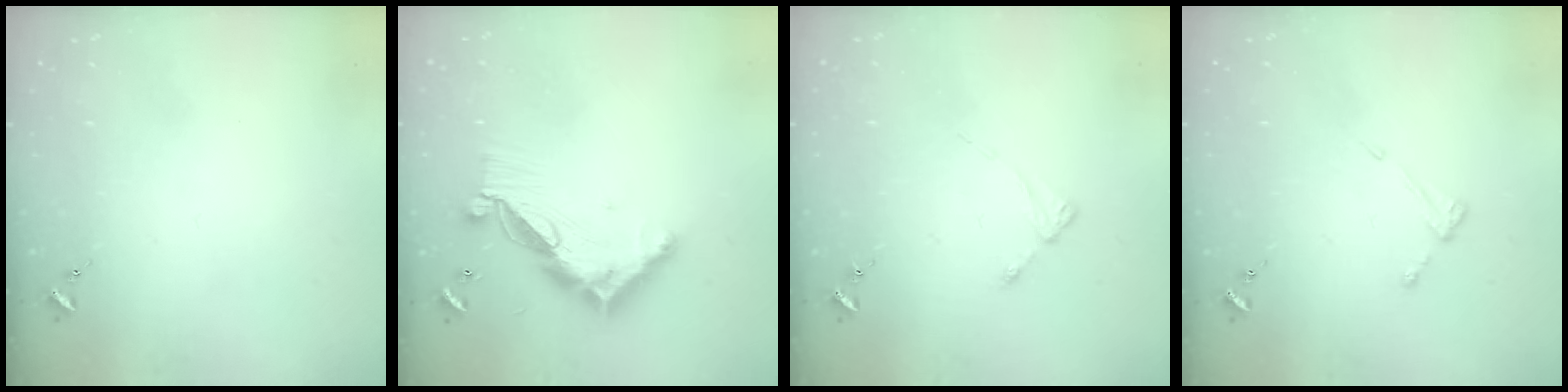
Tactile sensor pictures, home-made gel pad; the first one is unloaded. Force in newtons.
{"total": 13.7, "press": 13.6, "slide": 1.0}
{"total": 2.4, "press": 2.4, "slide": 0.3}
{"total": 4.3, "press": 4.3, "slide": 0.5}